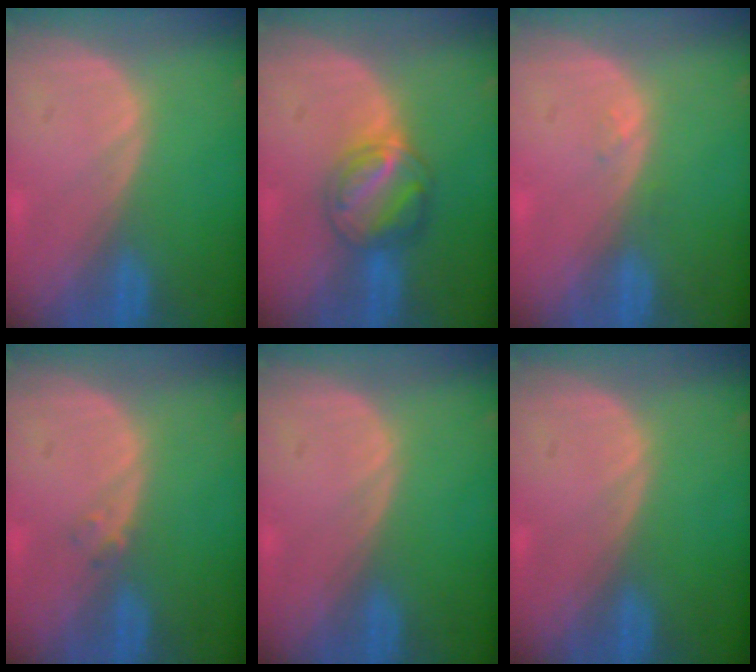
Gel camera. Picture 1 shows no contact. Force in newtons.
{"total": 5.8, "press": 5.8, "slide": 0.6}
{"total": 0.9, "press": 0.8, "slide": 0.4}
{"total": 1.0, "press": 1.0, "slide": 0.2}
{"total": 0.0}
{"total": 0.0}